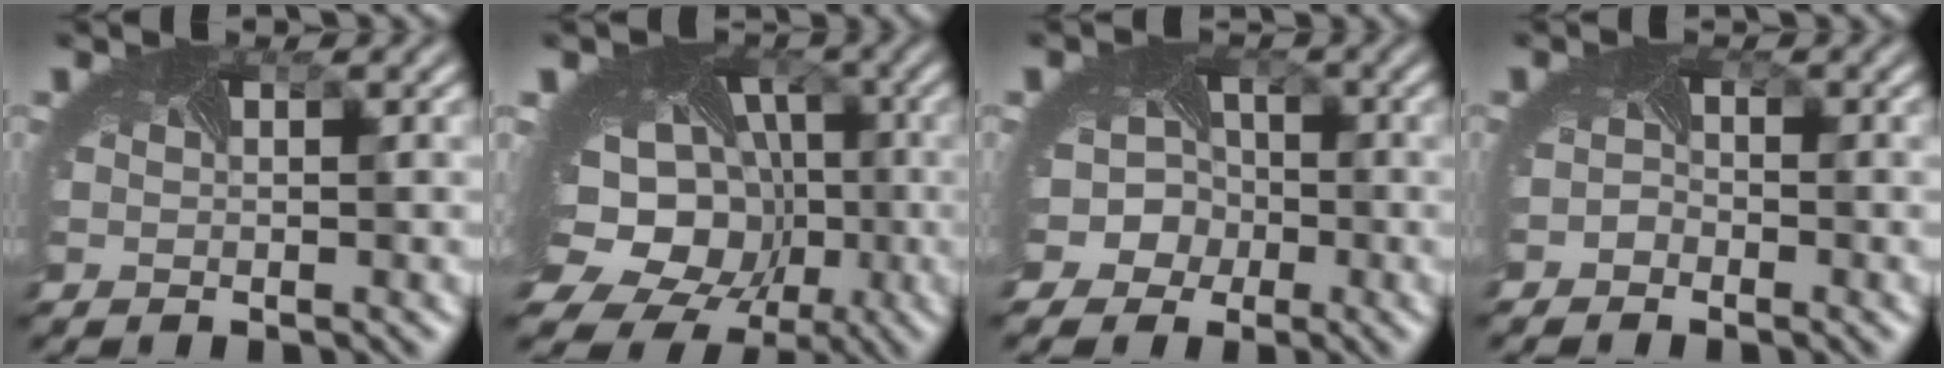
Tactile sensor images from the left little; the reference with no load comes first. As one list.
[{"total": 17.3, "force": [-3.2, 14.3, 9.1], "torque": [-0.152, -0.026, -0.064]}, {"total": 6.9, "force": [-2.2, 6.2, 2.1], "torque": [-0.028, 0.004, -0.064]}, {"total": 1.2, "force": [-1.0, 0.6, 0.0], "torque": [-0.006, -0.005, -0.024]}]